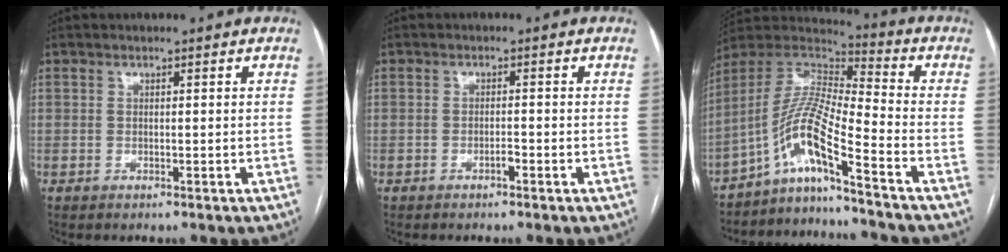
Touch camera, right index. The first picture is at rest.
{"total": 1.1, "force": [-0.7, 0.3, 0.8], "torque": [-0.014, 0.002, -0.013]}
{"total": 10.4, "force": [-6.8, -0.2, 7.9], "torque": [-0.164, 0.018, -0.133]}